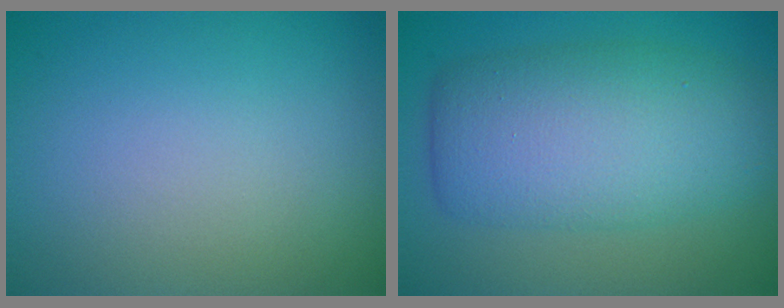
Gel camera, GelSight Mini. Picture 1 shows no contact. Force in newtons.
{"total": 7.9, "press": 7.9, "slide": 0.3}